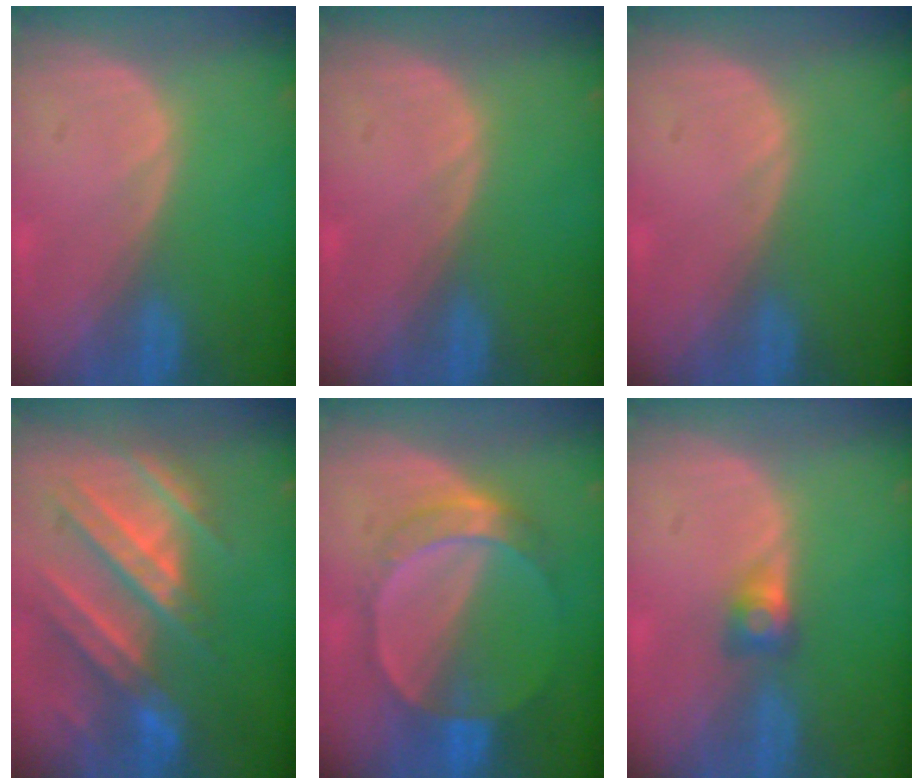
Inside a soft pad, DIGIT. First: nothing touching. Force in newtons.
{"total": 0.0}
{"total": 0.0}
{"total": 10.2, "press": 9.5, "slide": 3.8}
{"total": 7.4, "press": 6.4, "slide": 3.8}
{"total": 2.6, "press": 2.3, "slide": 1.0}